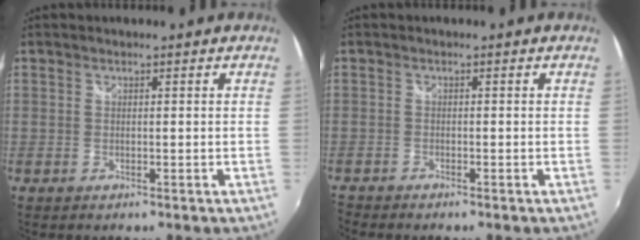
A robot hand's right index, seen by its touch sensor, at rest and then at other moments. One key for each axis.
{"total": 1.8, "fx": -1.8, "fy": -0.1, "fz": 0.2, "tx": -0.018, "ty": -0.012, "tz": -0.039}